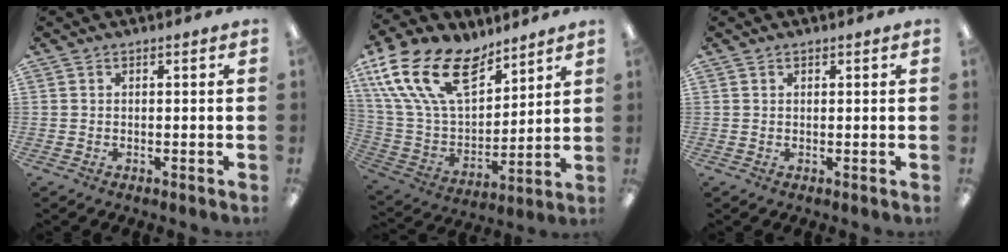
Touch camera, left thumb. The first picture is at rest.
{"total": 22.2, "force": [12.8, 12.0, 13.5], "torque": [-0.288, -0.065, 0.236]}
{"total": 0.6, "force": [0.4, 0.4, 0.3], "torque": [0.000, -0.001, 0.006]}